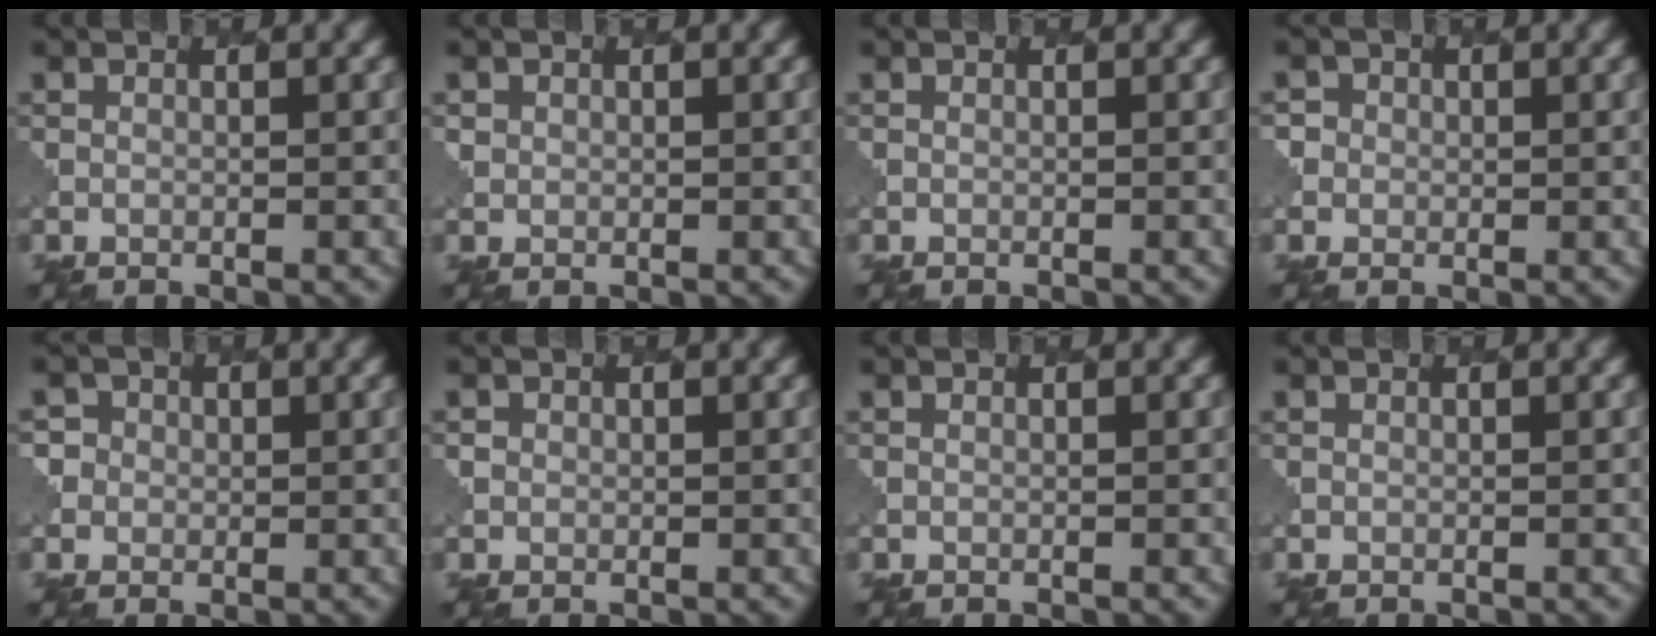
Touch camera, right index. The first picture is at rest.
{"total": 1.0, "force": [0.4, 0.9, -0.1], "torque": [0.006, -0.001, 0.004]}
{"total": 0.0}
{"total": 2.2, "force": [0.6, 2.1, 0.2], "torque": [0.009, 0.010, -0.012]}
{"total": 3.2, "force": [0.8, 3.0, 0.6], "torque": [0.009, 0.024, -0.015]}
{"total": 0.9, "force": [0.2, 0.9, -0.2], "torque": [0.012, -0.002, 0.000]}
{"total": 0.0}
{"total": 0.0}